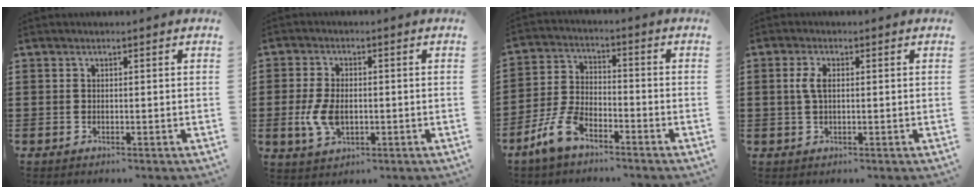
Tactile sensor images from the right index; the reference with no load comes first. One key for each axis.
{"total": 5.5, "fx": -0.9, "fy": 3.2, "fz": 4.4, "tx": -0.113, "ty": -0.007, "tz": -0.022}
{"total": 6.7, "fx": -4.6, "fy": 2.8, "fz": 3.9, "tx": -0.107, "ty": 0.005, "tz": -0.095}
{"total": 3.0, "fx": 0.4, "fy": 1.3, "fz": 2.7, "tx": -0.063, "ty": 0.004, "tz": 0.003}